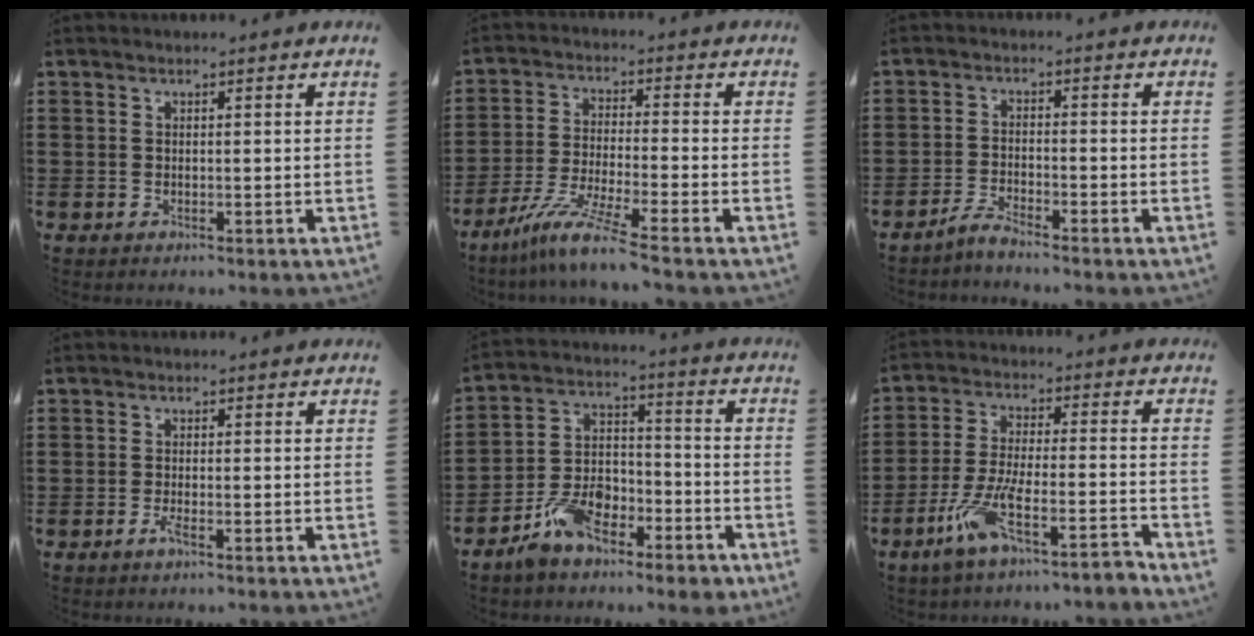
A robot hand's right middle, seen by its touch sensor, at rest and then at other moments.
{"total": 7.6, "force": [-6.0, -0.3, 4.6], "torque": [-0.099, -0.018, -0.118]}
{"total": 2.9, "force": [-2.6, 0.0, 1.1], "torque": [-0.034, 0.001, -0.056]}
{"total": 1.6, "force": [-0.9, 0.2, 1.3], "torque": [-0.031, -0.004, -0.018]}
{"total": 8.5, "force": [-6.2, 4.3, 4.0], "torque": [-0.095, 0.017, -0.121]}
{"total": 8.0, "force": [-5.9, 0.9, 5.3], "torque": [-0.119, -0.006, -0.117]}